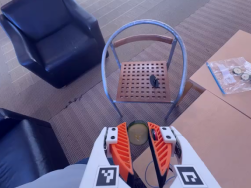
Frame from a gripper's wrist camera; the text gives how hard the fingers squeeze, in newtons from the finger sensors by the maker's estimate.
{"total": 9.0, "left": 9.3, "right": 8.7}